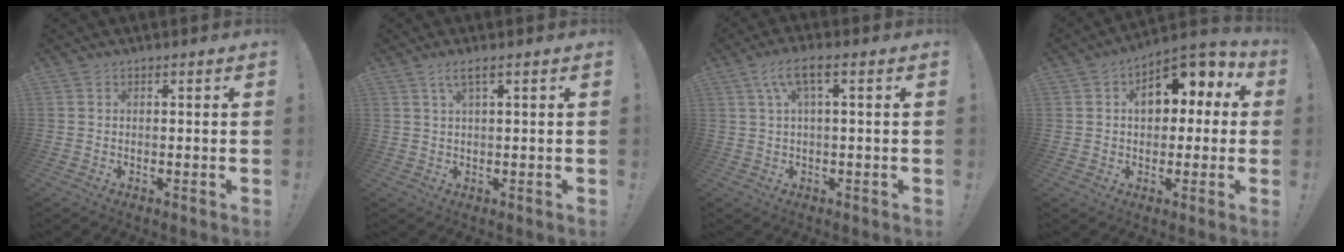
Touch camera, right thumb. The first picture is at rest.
{"total": 3.1, "force": [1.4, 0.1, 2.7], "torque": [-0.051, -0.001, 0.022]}
{"total": 6.5, "force": [1.7, 1.5, 6.1], "torque": [-0.118, 0.005, 0.031]}
{"total": 10.8, "force": [3.5, 7.4, 7.1], "torque": [-0.088, -0.013, 0.063]}